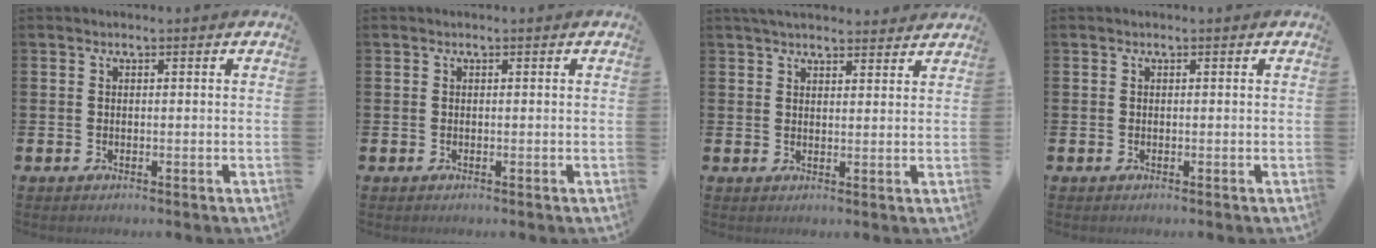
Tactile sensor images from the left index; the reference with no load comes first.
{"total": 0.0}
{"total": 3.9, "force": [3.7, 0.8, 0.9], "torque": [-0.023, -0.012, 0.069]}
{"total": 0.0}